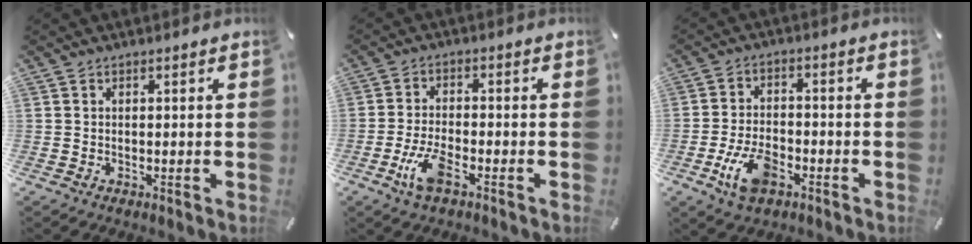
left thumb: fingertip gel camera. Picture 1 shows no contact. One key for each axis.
{"total": 7.3, "fx": -3.4, "fy": 2.8, "fz": 5.7, "tx": -0.136, "ty": -0.001, "tz": -0.065}
{"total": 9.1, "fx": -4.2, "fy": 5.1, "fz": 6.3, "tx": -0.141, "ty": 0.010, "tz": -0.078}